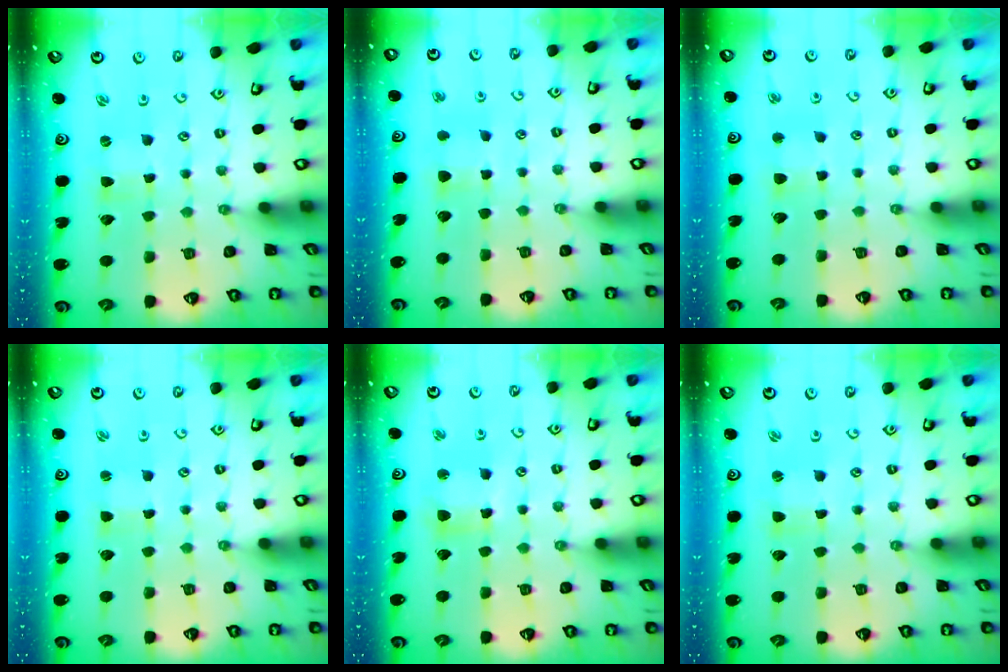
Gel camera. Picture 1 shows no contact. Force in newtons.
{"total": 4.1, "press": 4.1, "slide": 0.8}
{"total": 3.0, "press": 3.0, "slide": 0.5}
{"total": 0.9, "press": 0.9, "slide": 0.1}
{"total": 7.3, "press": 7.3, "slide": 1.1}
{"total": 0.8, "press": 0.8, "slide": 0.2}